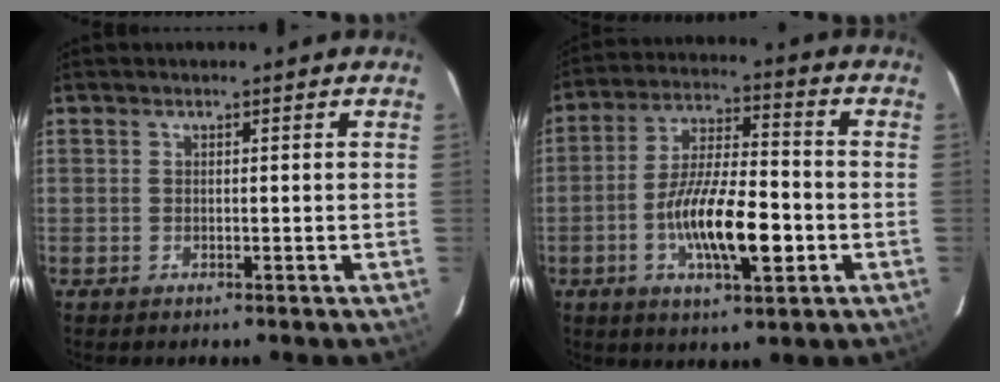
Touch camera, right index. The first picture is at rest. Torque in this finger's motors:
{"motor_torque": [0.53, -0.14, 0.73, 0.21]}